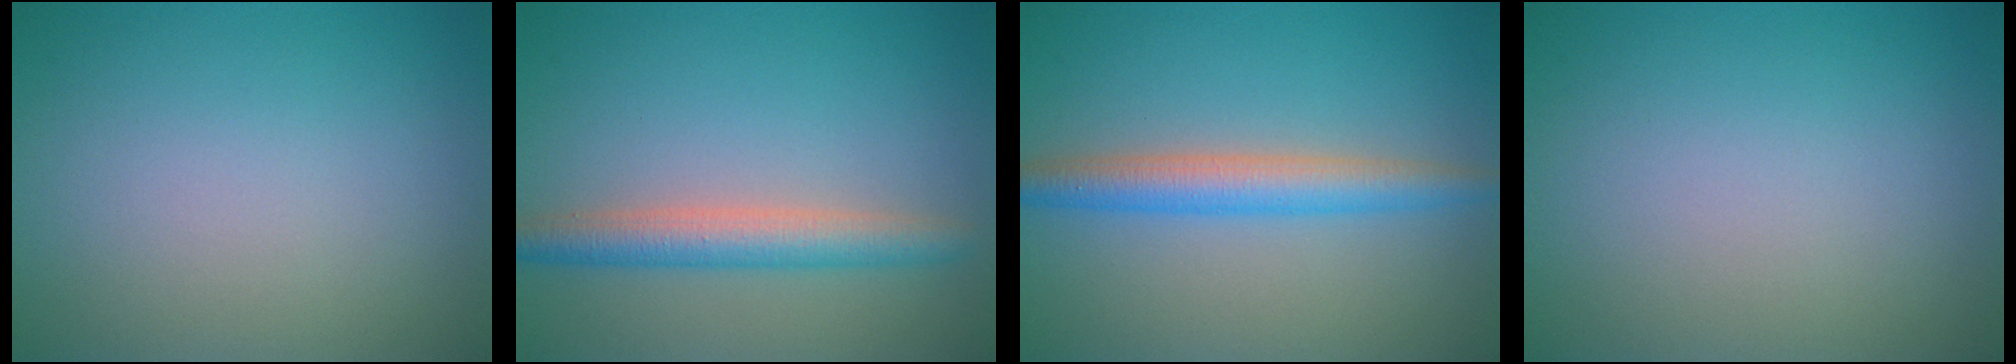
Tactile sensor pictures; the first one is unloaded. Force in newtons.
{"total": 3.8, "press": 3.8, "slide": 0.1}
{"total": 3.9, "press": 3.9, "slide": 0.1}
{"total": 0.0}